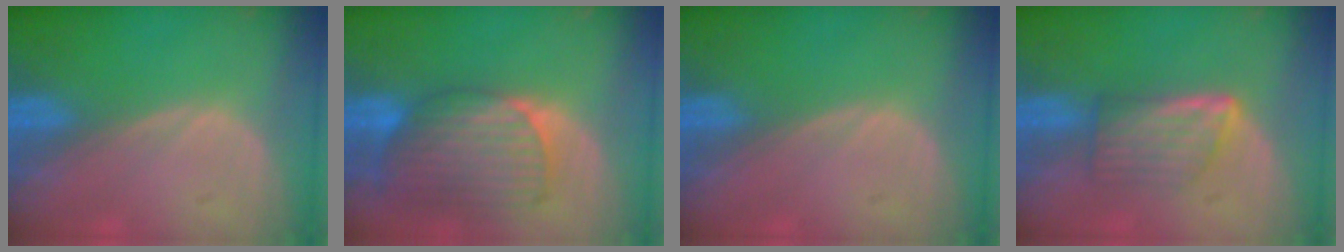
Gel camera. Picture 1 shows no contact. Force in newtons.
{"total": 9.1, "press": 8.3, "slide": 3.7}
{"total": 0.0}
{"total": 5.8, "press": 5.3, "slide": 2.3}